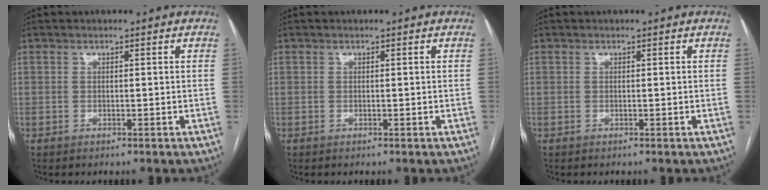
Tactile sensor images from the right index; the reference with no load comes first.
{"total": 0.0}
{"total": 0.0}